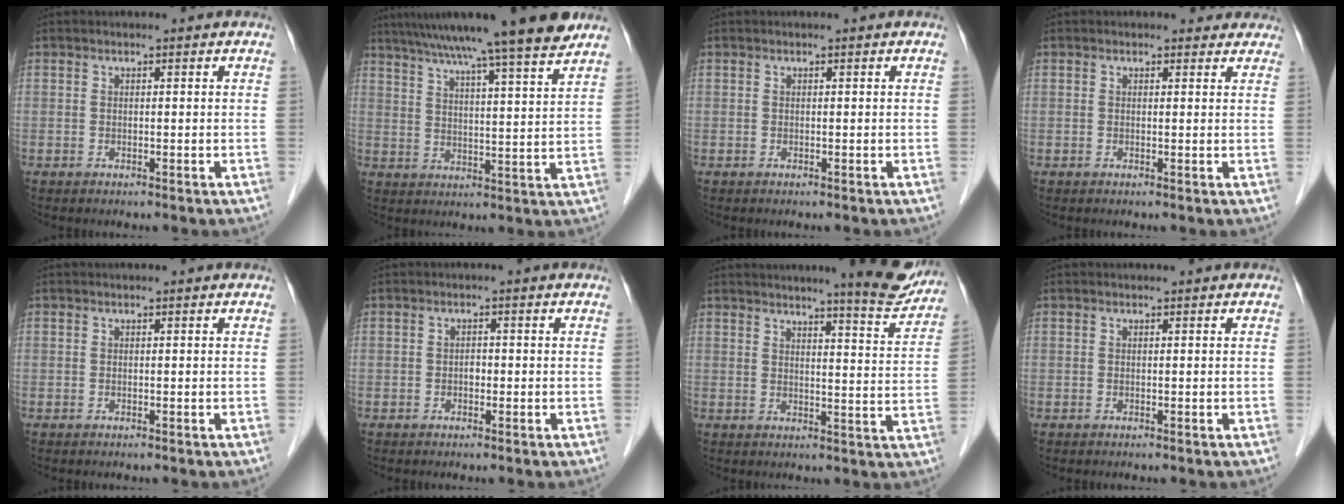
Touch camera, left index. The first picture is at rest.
{"total": 17.8, "force": [14.8, -0.7, 9.9], "torque": [-0.163, 0.014, 0.213]}
{"total": 0.0}
{"total": 2.4, "force": [2.0, 1.2, 0.3], "torque": [0.005, 0.001, 0.009]}
{"total": 0.0}
{"total": 1.0, "force": [-0.3, 0.7, 0.7], "torque": [-0.011, 0.004, -0.006]}
{"total": 9.6, "force": [8.7, 0.4, 4.1], "torque": [-0.047, -0.024, 0.098]}
{"total": 0.0}